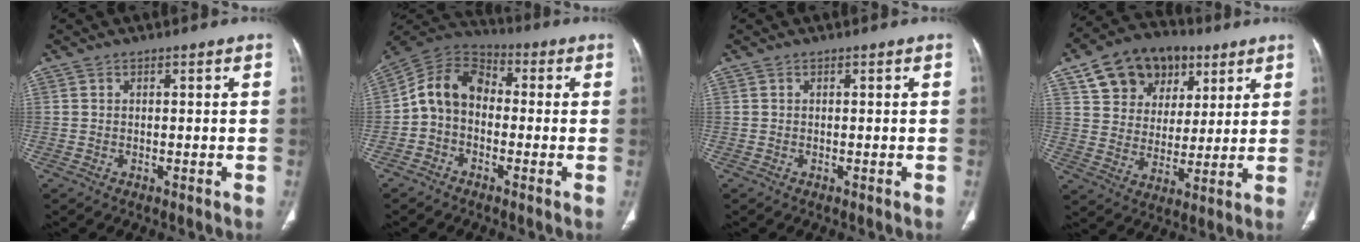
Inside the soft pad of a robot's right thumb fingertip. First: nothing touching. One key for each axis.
{"total": 9.9, "fx": -1.1, "fy": 7.6, "fz": 6.2, "tx": -0.099, "ty": 0.037, "tz": -0.039}
{"total": 0.0}
{"total": 16.3, "fx": 8.3, "fy": 12.0, "fz": 7.4, "tx": -0.082, "ty": -0.005, "tz": 0.140}